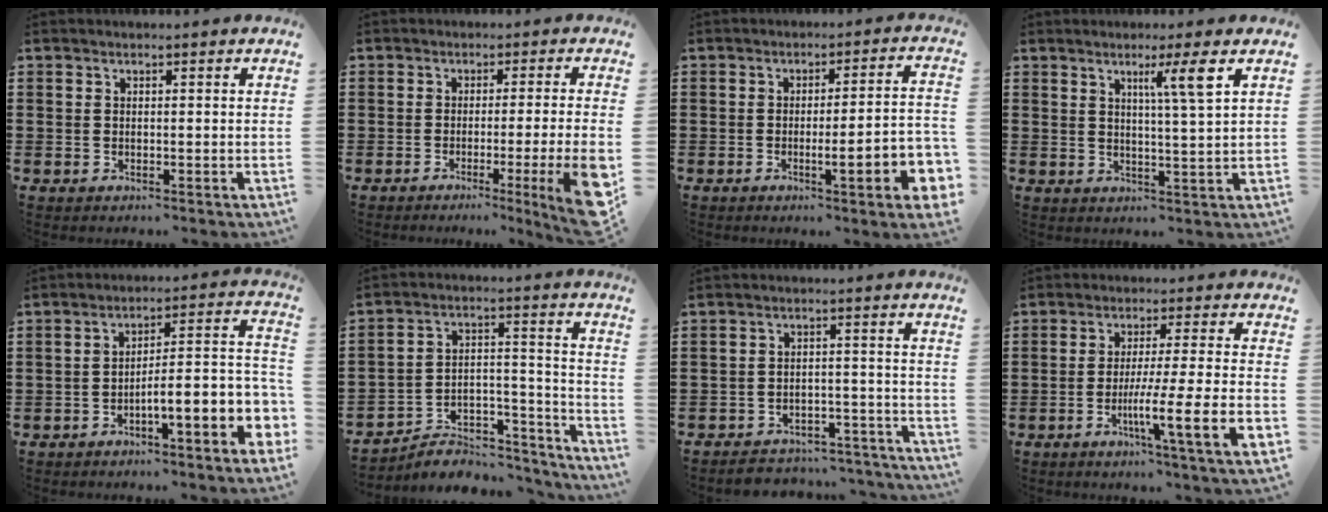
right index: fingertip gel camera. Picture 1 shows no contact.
{"total": 7.8, "force": [-2.8, -0.4, 7.3], "torque": [-0.111, -0.030, -0.052]}
{"total": 7.8, "force": [-3.0, 0.7, 7.1], "torque": [-0.108, -0.015, -0.055]}
{"total": 5.2, "force": [2.4, -0.6, 4.6], "torque": [-0.087, -0.006, 0.034]}
{"total": 6.4, "force": [-3.2, 0.6, 5.5], "torque": [-0.088, -0.032, -0.066]}
{"total": 6.3, "force": [-5.6, 2.3, 1.6], "torque": [-0.023, 0.014, -0.108]}
{"total": 4.1, "force": [-4.0, 0.8, 0.4], "torque": [-0.012, 0.007, -0.085]}
{"total": 9.2, "force": [-3.9, -0.8, 8.3], "torque": [-0.144, -0.016, -0.072]}